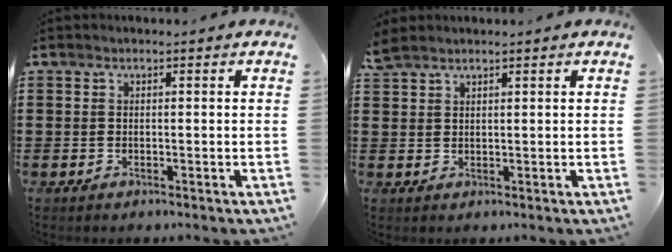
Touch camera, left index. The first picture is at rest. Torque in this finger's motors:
{"motor_torque": [0.90, 0.31, 0.25, 0.06]}